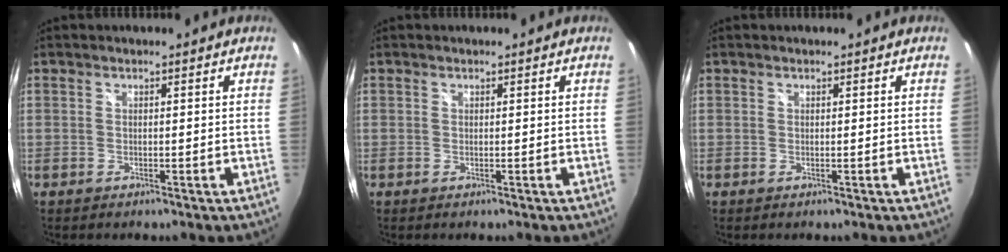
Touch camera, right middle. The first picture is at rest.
{"total": 0.0}
{"total": 0.0}